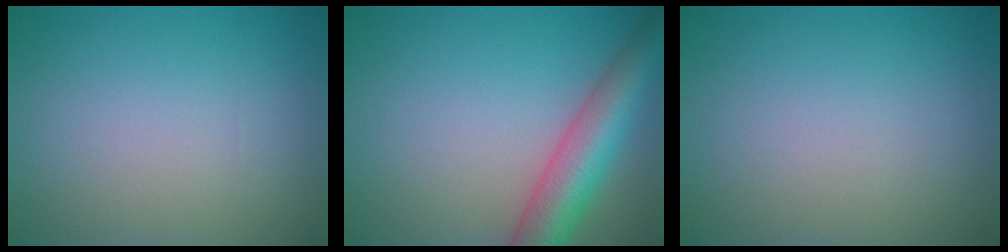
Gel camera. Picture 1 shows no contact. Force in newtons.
{"total": 6.8, "press": 6.8, "slide": 0.3}
{"total": 0.0}